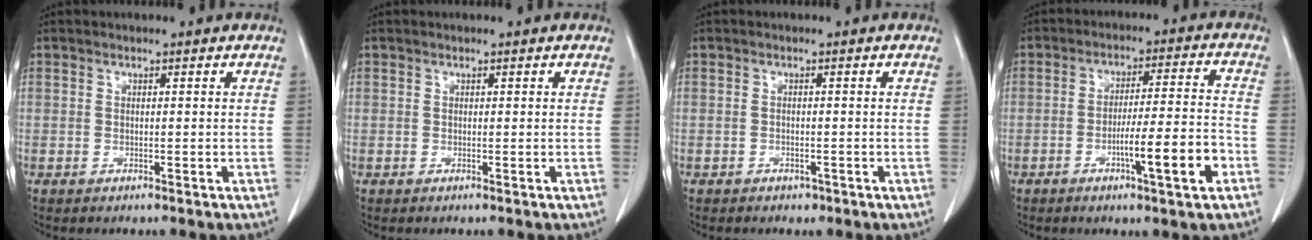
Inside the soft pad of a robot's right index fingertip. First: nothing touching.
{"total": 0.0}
{"total": 1.1, "force": [-0.7, 0.7, 0.3], "torque": [-0.009, 0.001, -0.007]}
{"total": 9.9, "force": [-4.1, 0.0, 9.0], "torque": [-0.143, 0.001, -0.061]}